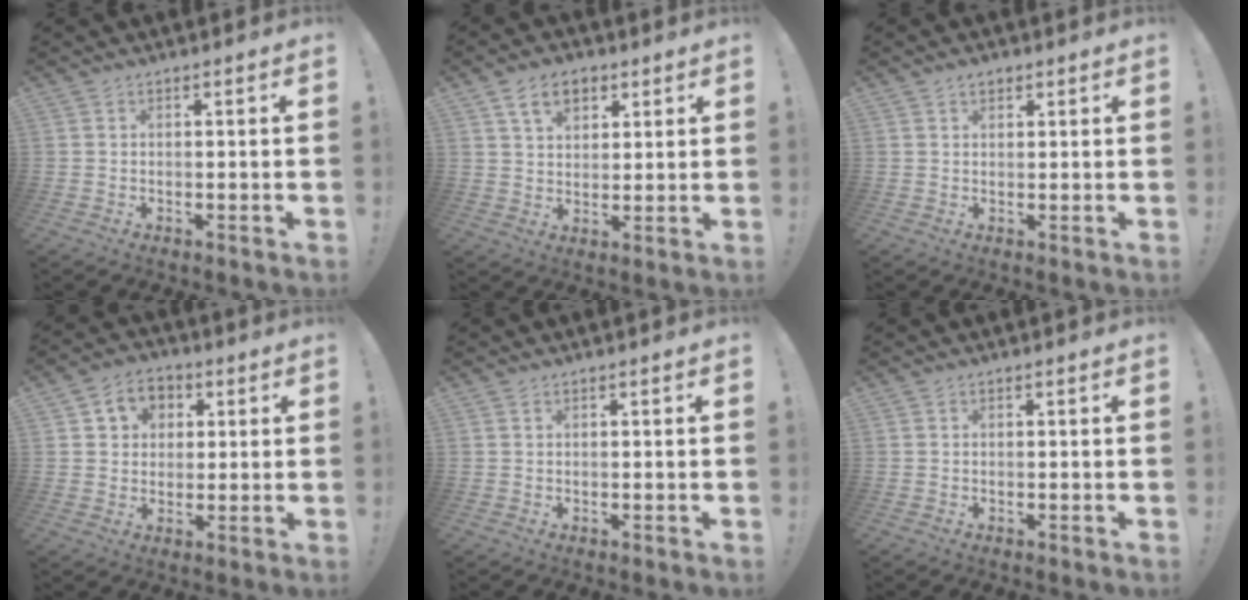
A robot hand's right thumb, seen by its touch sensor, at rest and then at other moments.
{"total": 8.8, "force": [4.6, 5.8, 4.9], "torque": [-0.078, -0.004, 0.086]}
{"total": 2.1, "force": [1.2, 1.3, 1.0], "torque": [-0.012, -0.002, 0.022]}
{"total": 7.8, "force": [2.5, 6.8, 2.8], "torque": [-0.040, -0.005, 0.051]}
{"total": 0.0}
{"total": 0.0}